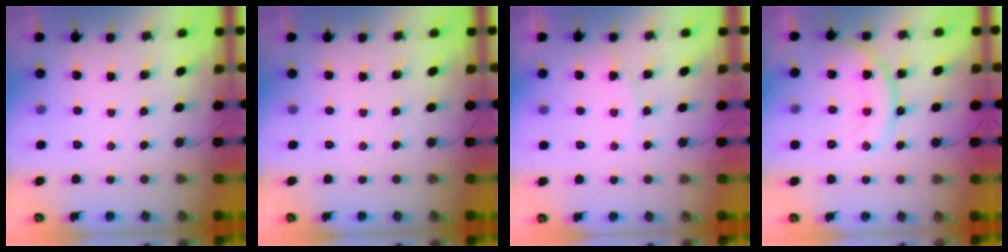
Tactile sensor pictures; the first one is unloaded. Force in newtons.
{"total": 0.0}
{"total": 4.9, "press": 4.8, "slide": 0.6}
{"total": 15.9, "press": 15.5, "slide": 3.6}